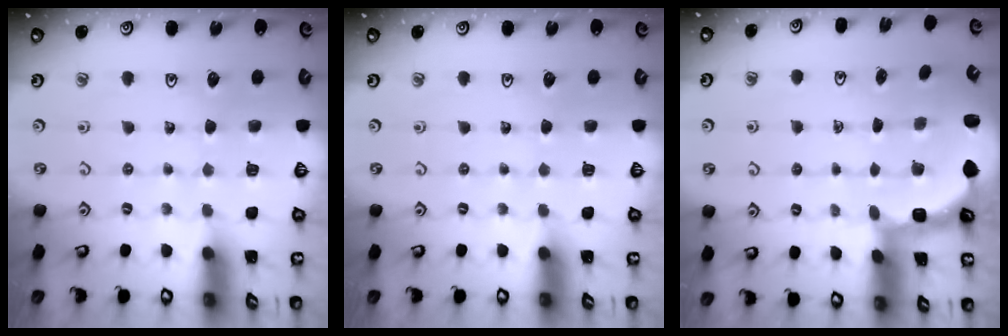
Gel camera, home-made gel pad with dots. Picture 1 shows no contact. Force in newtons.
{"total": 0.0}
{"total": 3.0, "press": 2.0, "slide": 2.2}